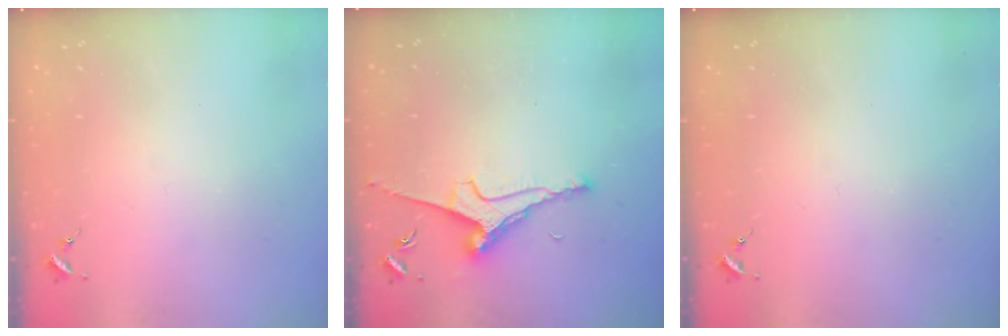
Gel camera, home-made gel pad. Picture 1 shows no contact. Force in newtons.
{"total": 7.5, "press": 7.4, "slide": 1.1}
{"total": 0.0}